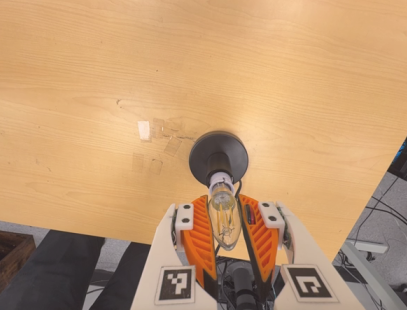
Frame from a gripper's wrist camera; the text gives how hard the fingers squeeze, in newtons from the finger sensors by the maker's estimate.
{"total": 11.8, "left": 11.6, "right": 12.1}